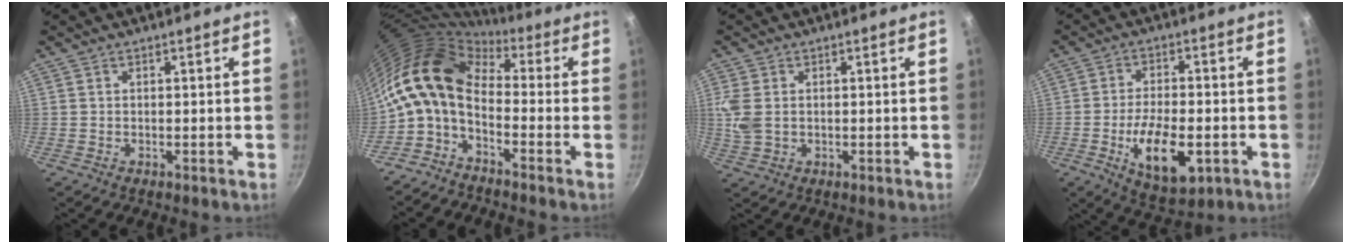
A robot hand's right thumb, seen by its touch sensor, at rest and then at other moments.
{"total": 13.6, "force": [-0.5, 8.2, 10.8], "torque": [-0.201, 0.028, -0.030]}
{"total": 5.1, "force": [0.6, 3.5, 3.7], "torque": [-0.081, -0.001, 0.015]}
{"total": 12.9, "force": [-3.8, 6.0, 10.8], "torque": [-0.168, 0.007, -0.055]}